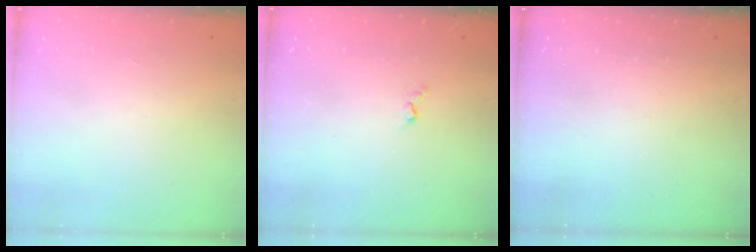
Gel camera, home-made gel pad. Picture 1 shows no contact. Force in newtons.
{"total": 2.9, "press": 2.9, "slide": 0.5}
{"total": 0.0}